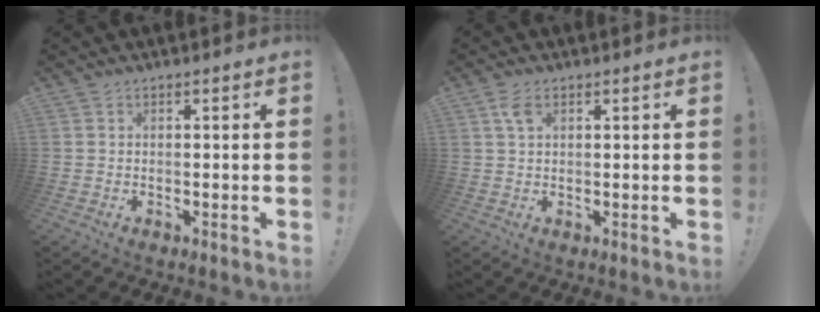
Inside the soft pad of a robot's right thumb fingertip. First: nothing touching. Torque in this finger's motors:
{"motor_torque": [-0.04, 0.04, 0.01, 0.00, 0.00]}